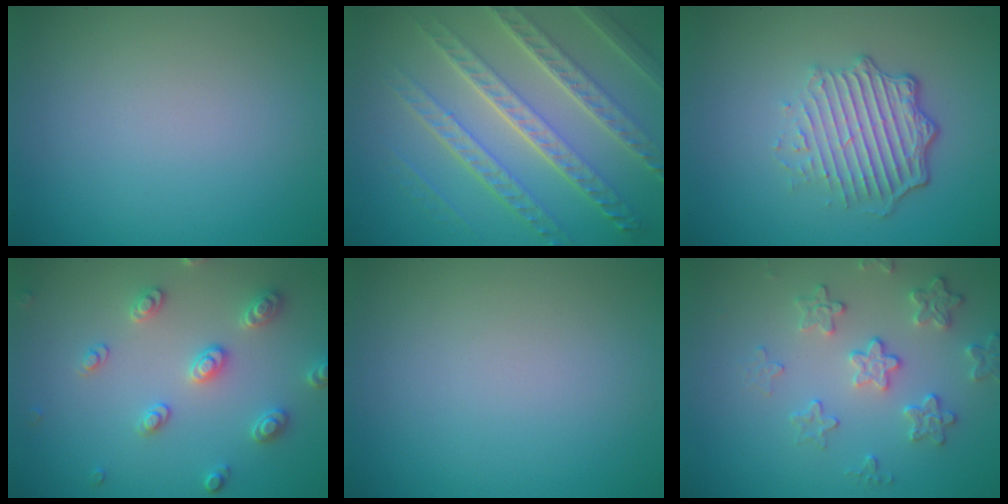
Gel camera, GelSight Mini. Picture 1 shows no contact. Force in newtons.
{"total": 7.9, "press": 5.5, "slide": 5.6}
{"total": 5.2, "press": 3.6, "slide": 3.8}
{"total": 3.2, "press": 3.0, "slide": 0.9}
{"total": 0.0}
{"total": 3.1, "press": 3.0, "slide": 1.0}